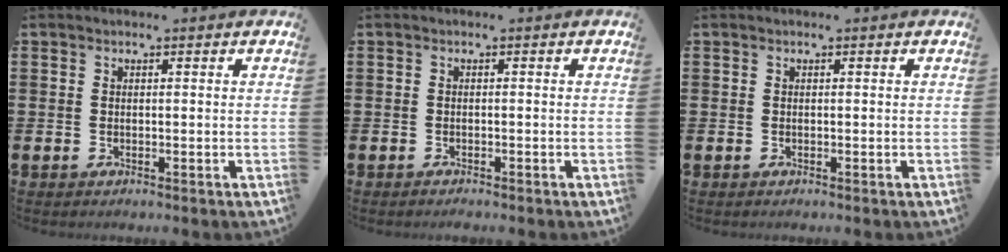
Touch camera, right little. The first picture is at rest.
{"total": 0.5, "force": [-0.5, 0.1, 0.2], "torque": [-0.005, -0.003, -0.010]}
{"total": 0.0}